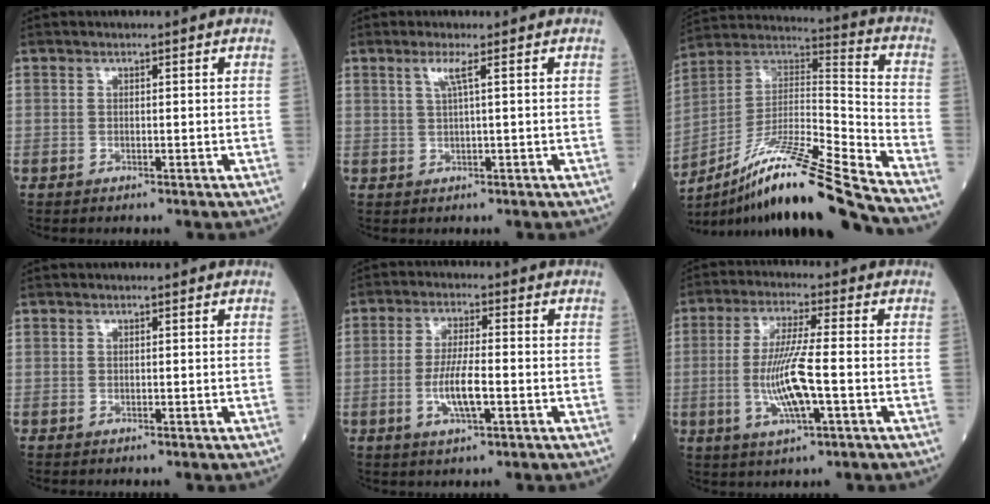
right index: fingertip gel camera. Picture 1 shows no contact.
{"total": 2.1, "force": [0.8, -0.5, 1.8], "torque": [-0.047, 0.002, 0.018]}
{"total": 21.7, "force": [-16.6, -0.4, 14.0], "torque": [-0.260, -0.005, -0.300]}
{"total": 0.0}
{"total": 6.4, "force": [-1.8, 1.2, 6.1], "torque": [-0.126, -0.003, -0.033]}
{"total": 9.6, "force": [-1.8, 0.7, 9.4], "torque": [-0.196, -0.006, -0.036]}